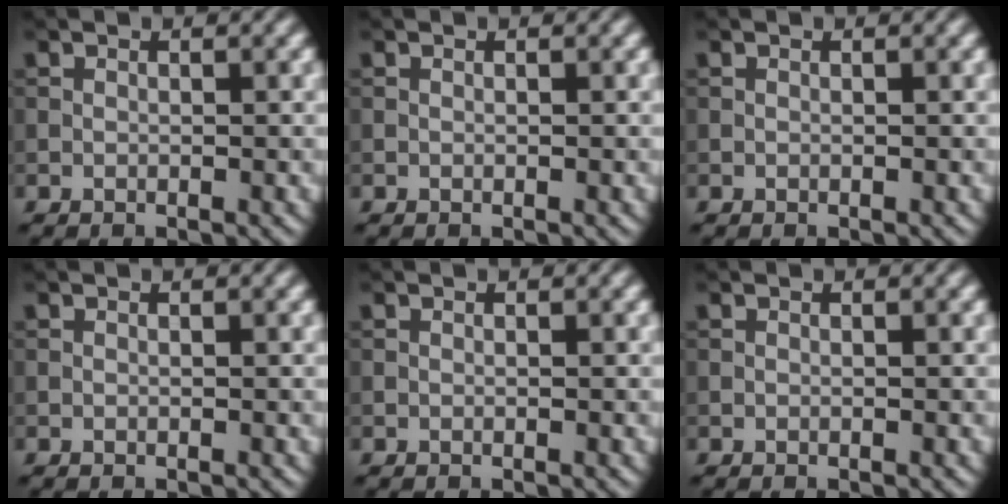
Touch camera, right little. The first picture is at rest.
{"total": 0.0}
{"total": 0.0}
{"total": 0.0}
{"total": 0.0}
{"total": 0.0}